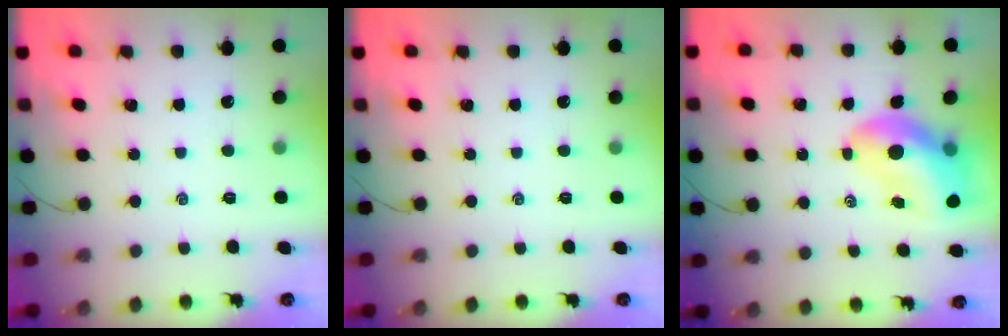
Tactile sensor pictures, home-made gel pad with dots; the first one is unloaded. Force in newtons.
{"total": 0.0}
{"total": 13.4, "press": 12.7, "slide": 4.2}